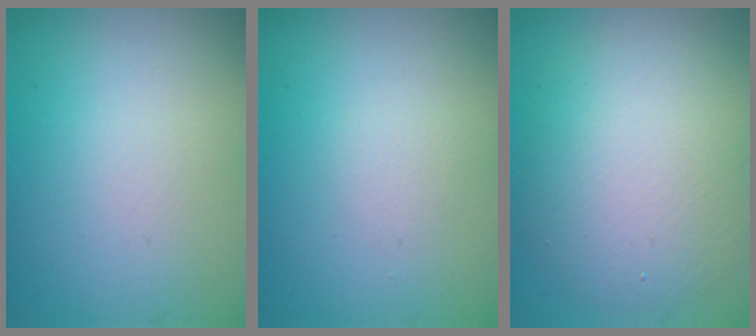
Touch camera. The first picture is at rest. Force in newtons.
{"total": 0.6, "press": 0.6, "slide": 0.0}
{"total": 7.9, "press": 7.9, "slide": 0.8}